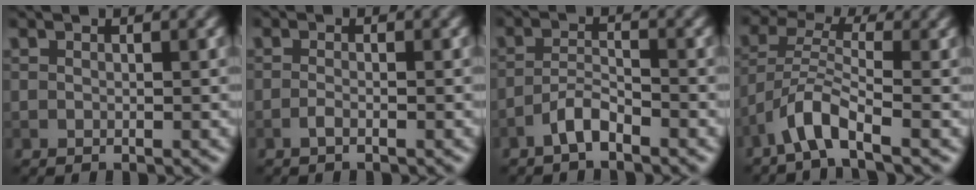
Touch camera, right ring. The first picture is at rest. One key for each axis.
{"total": 0.9, "fx": -0.5, "fy": 0.2, "fz": 0.7, "tx": -0.016, "ty": 0.000, "tz": -0.012}
{"total": 2.3, "fx": -1.7, "fy": 0.5, "fz": 1.5, "tx": -0.030, "ty": 0.007, "tz": -0.039}
{"total": 3.7, "fx": -2.4, "fy": 0.9, "fz": 2.7, "tx": -0.054, "ty": 0.009, "tz": -0.057}